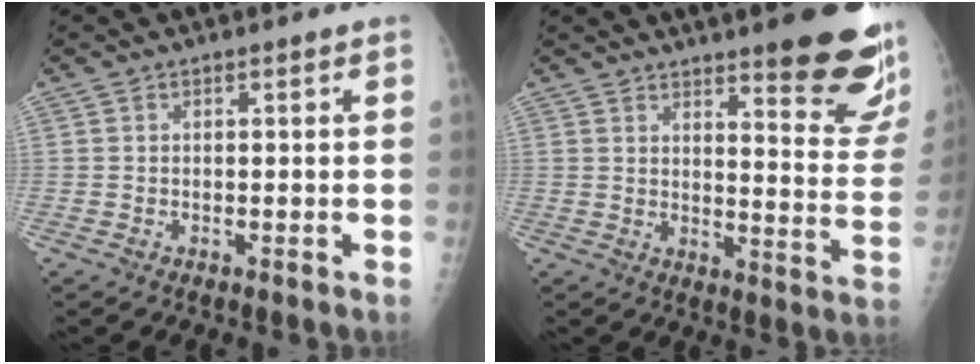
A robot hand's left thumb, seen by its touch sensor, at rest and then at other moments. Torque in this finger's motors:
{"motor_torque": [1.40, 0.76, 0.92, -0.65, 0.23]}